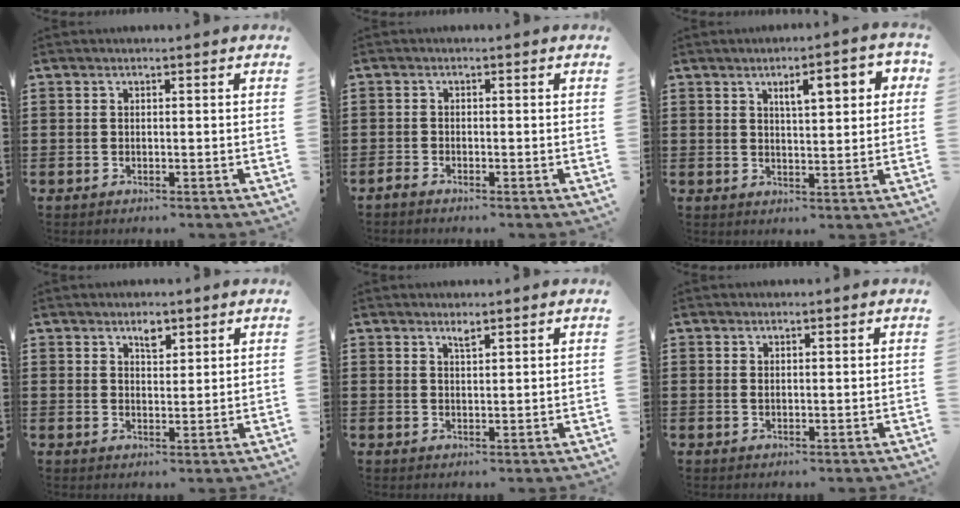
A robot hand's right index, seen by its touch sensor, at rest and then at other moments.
{"total": 1.0, "force": [-1.0, 0.2, 0.1], "torque": [-0.006, 0.001, -0.020]}
{"total": 5.5, "force": [2.2, 1.6, 4.8], "torque": [-0.074, -0.002, 0.028]}
{"total": 2.5, "force": [1.8, 1.1, 1.4], "torque": [-0.023, 0.000, 0.031]}
{"total": 1.3, "force": [1.1, 0.1, 0.6], "torque": [-0.014, -0.001, 0.021]}
{"total": 0.6, "force": [0.3, 0.2, 0.5], "torque": [-0.012, 0.000, 0.006]}